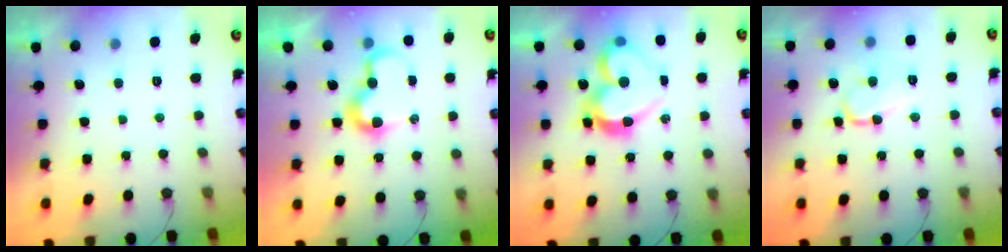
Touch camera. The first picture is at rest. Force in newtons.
{"total": 8.0, "press": 8.0, "slide": 0.3}
{"total": 16.1, "press": 15.9, "slide": 2.4}
{"total": 10.3, "press": 10.2, "slide": 1.1}